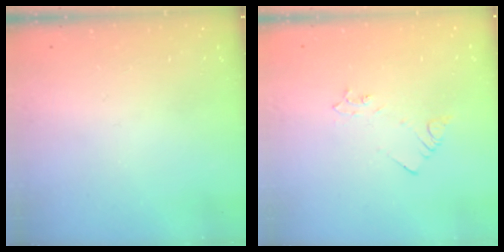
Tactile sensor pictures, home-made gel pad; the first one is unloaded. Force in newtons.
{"total": 2.5, "press": 2.5, "slide": 0.3}